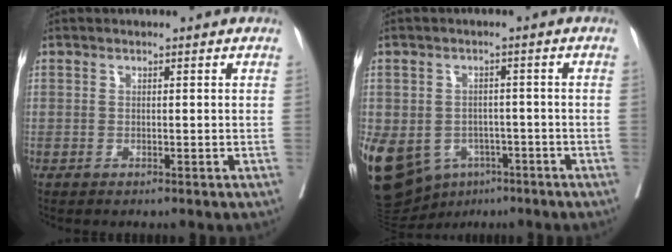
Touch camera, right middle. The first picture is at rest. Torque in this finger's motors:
{"motor_torque": [0.42, -0.12, 1.05, 0.21]}